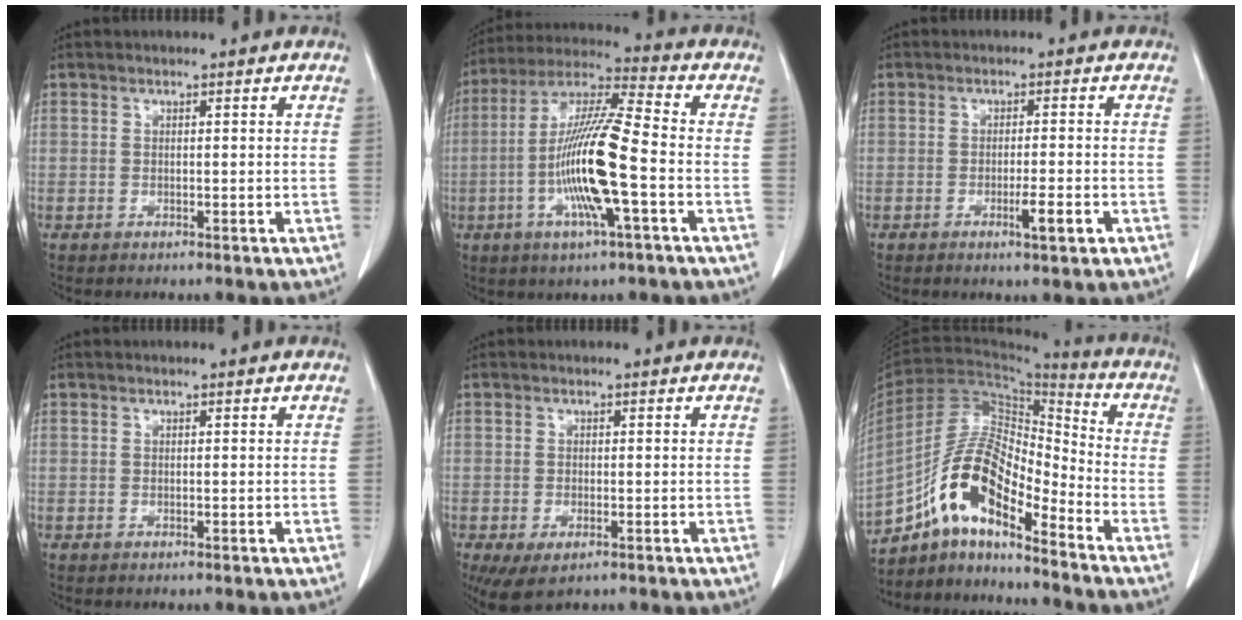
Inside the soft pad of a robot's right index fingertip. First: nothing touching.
{"total": 14.9, "force": [-3.5, 0.7, 14.5], "torque": [-0.286, -0.004, -0.072]}
{"total": 3.7, "force": [-1.6, 0.3, 3.3], "torque": [-0.052, -0.004, -0.023]}
{"total": 0.0}
{"total": 4.8, "force": [-2.6, 2.1, 3.4], "torque": [-0.061, -0.011, -0.036]}
{"total": 13.6, "force": [-9.0, 3.7, 9.6], "torque": [-0.183, 0.030, -0.161]}